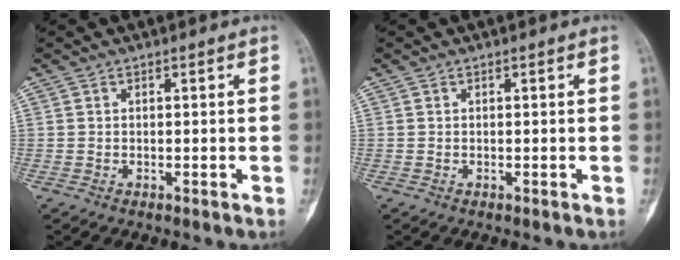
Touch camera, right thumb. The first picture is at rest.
{"total": 0.0}